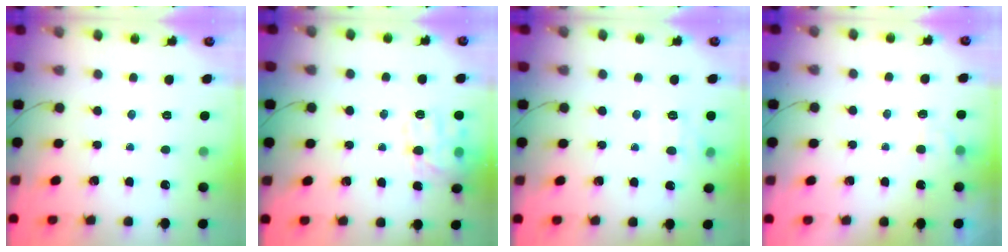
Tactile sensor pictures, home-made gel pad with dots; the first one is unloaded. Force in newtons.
{"total": 13.9, "press": 13.9, "slide": 0.5}
{"total": 7.7, "press": 7.6, "slide": 1.5}
{"total": 2.7, "press": 2.3, "slide": 1.4}